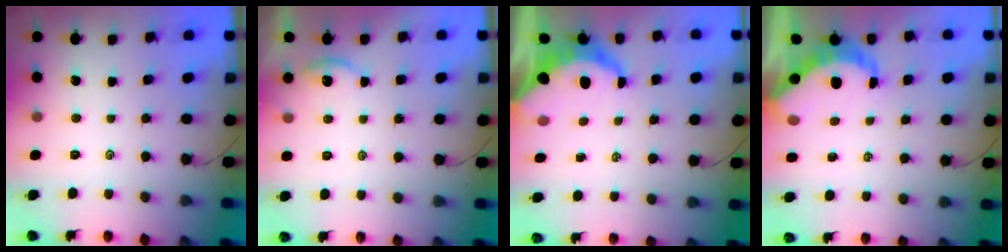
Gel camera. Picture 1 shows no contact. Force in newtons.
{"total": 1.9, "press": 1.9, "slide": 0.3}
{"total": 7.2, "press": 7.2, "slide": 0.9}
{"total": 6.3, "press": 6.3, "slide": 0.8}